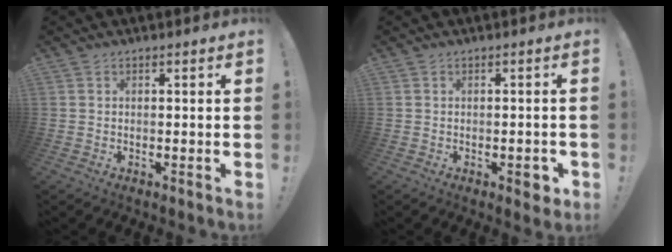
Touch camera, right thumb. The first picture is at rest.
{"total": 3.6, "force": [-1.6, 1.4, 2.9], "torque": [-0.029, 0.003, -0.025]}